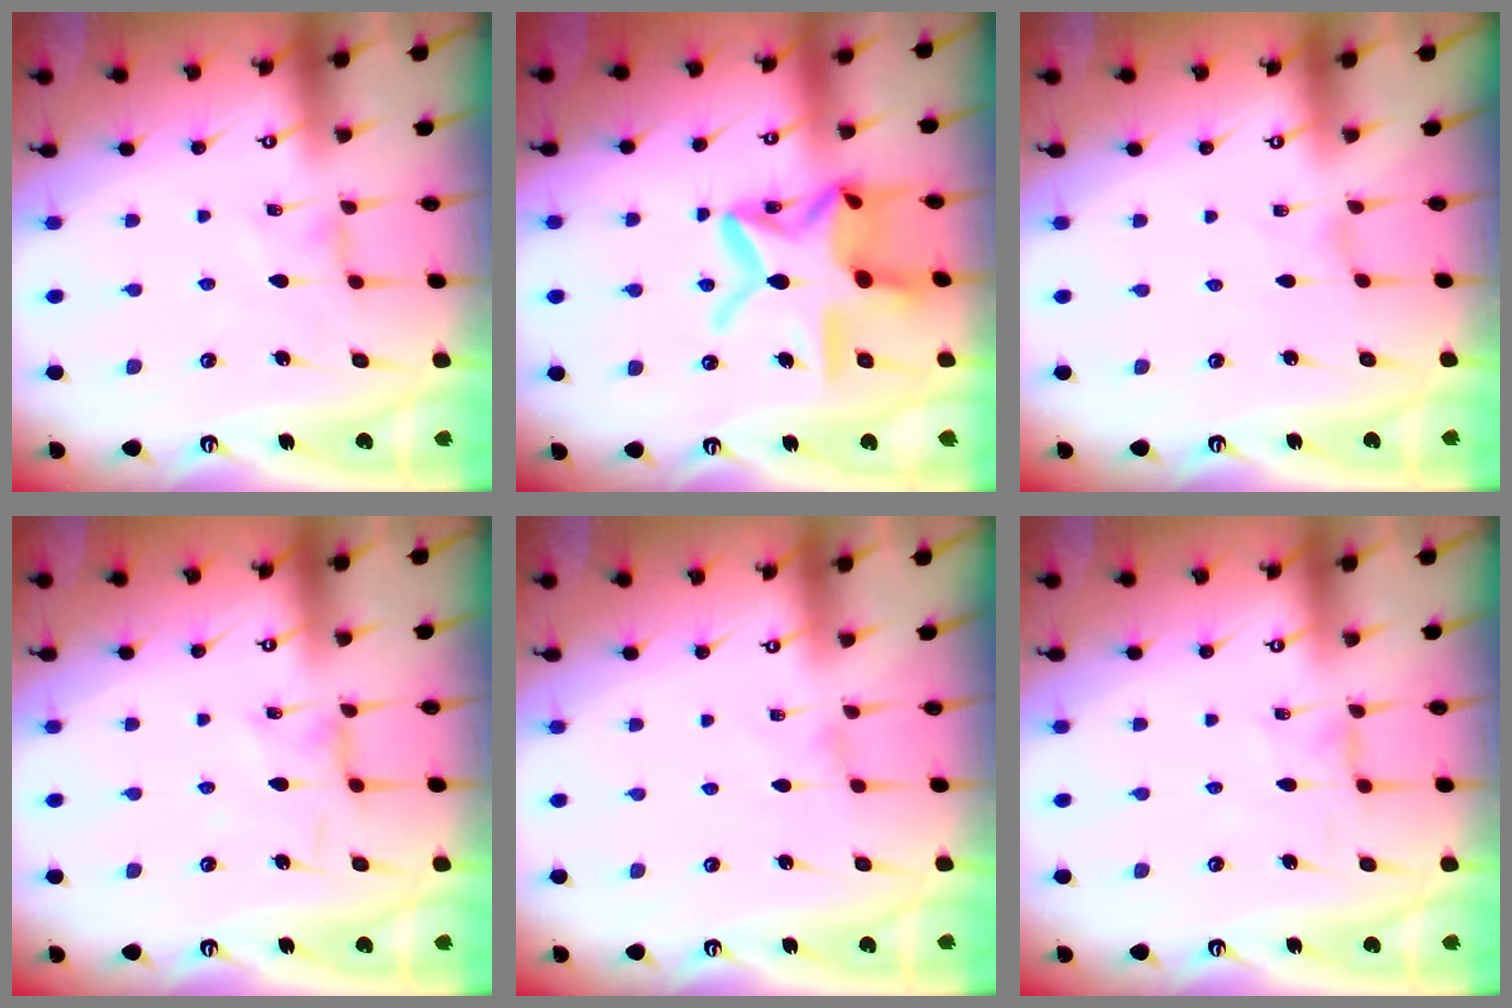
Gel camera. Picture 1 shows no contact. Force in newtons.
{"total": 20.0, "press": 20.0, "slide": 1.6}
{"total": 0.0}
{"total": 1.3, "press": 1.2, "slide": 0.4}
{"total": 0.0}
{"total": 1.2, "press": 1.1, "slide": 0.3}